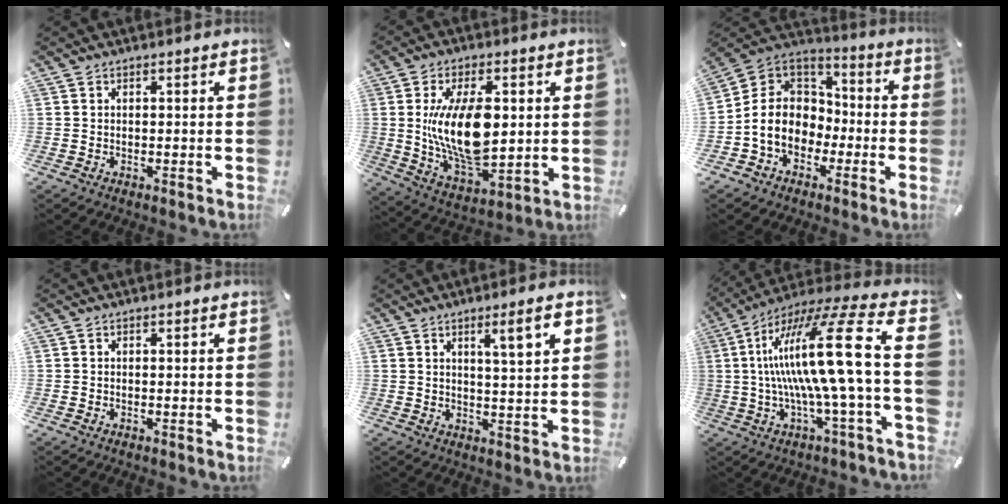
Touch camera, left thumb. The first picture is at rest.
{"total": 16.9, "force": [2.4, 8.9, 14.1], "torque": [-0.285, -0.016, 0.039]}
{"total": 11.8, "force": [-3.6, 10.3, 4.5], "torque": [-0.118, 0.017, -0.065]}
{"total": 0.0}
{"total": 7.1, "force": [3.5, 0.8, 6.2], "torque": [-0.102, -0.007, 0.051]}
{"total": 23.7, "force": [2.1, 2.3, 23.5], "torque": [-0.469, -0.026, 0.012]}